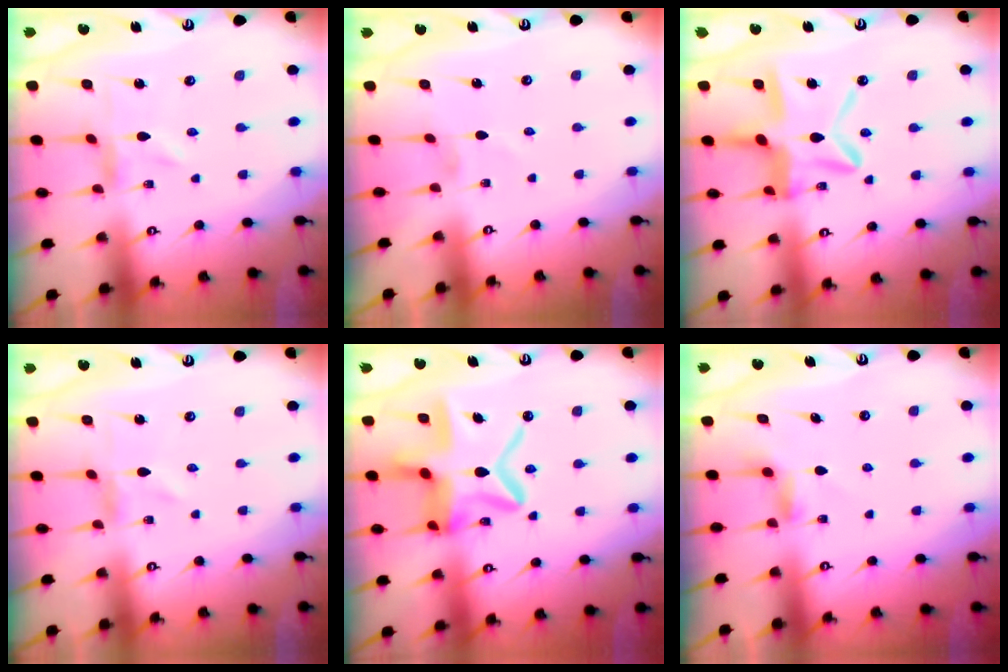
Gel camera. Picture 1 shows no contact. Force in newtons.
{"total": 0.8, "press": 0.8, "slide": 0.1}
{"total": 13.2, "press": 13.2, "slide": 1.2}
{"total": 0.0}
{"total": 17.6, "press": 17.5, "slide": 1.6}
{"total": 3.3, "press": 3.3, "slide": 0.3}